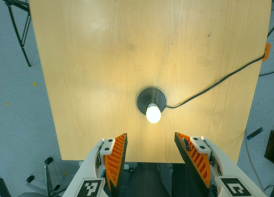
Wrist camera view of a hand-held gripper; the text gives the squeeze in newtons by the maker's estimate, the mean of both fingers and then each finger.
{"total": 0.0}